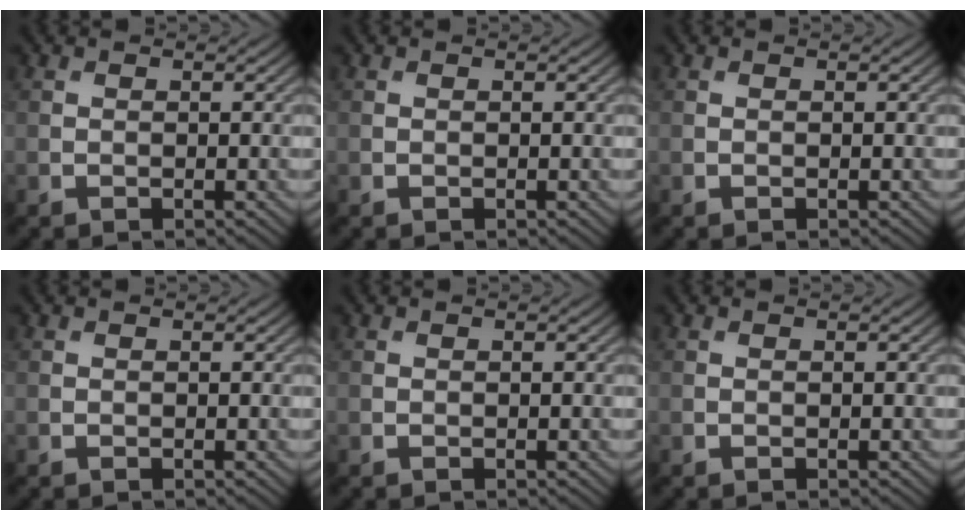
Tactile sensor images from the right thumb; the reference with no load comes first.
{"total": 0.0}
{"total": 0.0}
{"total": 0.0}
{"total": 0.0}
{"total": 0.0}